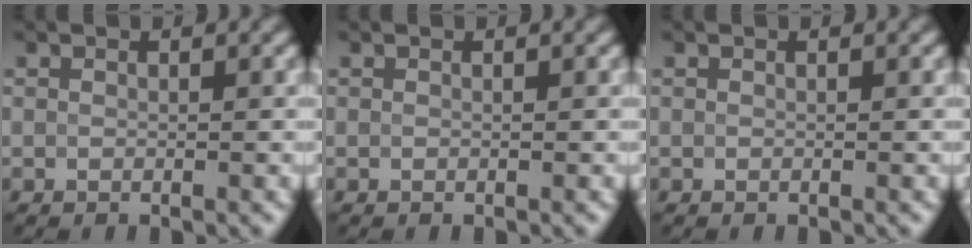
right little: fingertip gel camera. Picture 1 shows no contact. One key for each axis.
{"total": 0.0}
{"total": 0.0}